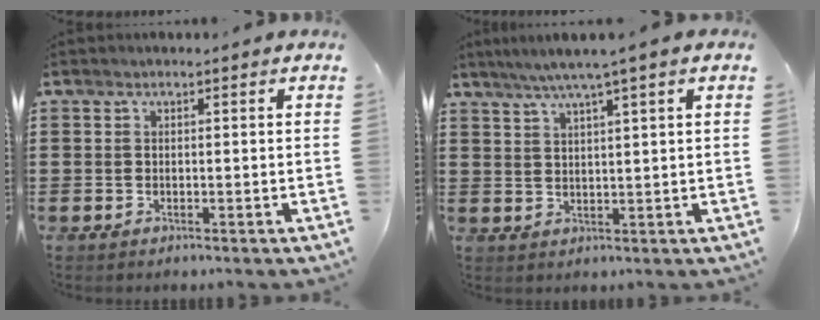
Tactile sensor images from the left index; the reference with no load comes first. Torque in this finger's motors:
{"motor_torque": [1.12, -1.02, 0.68, 0.18]}